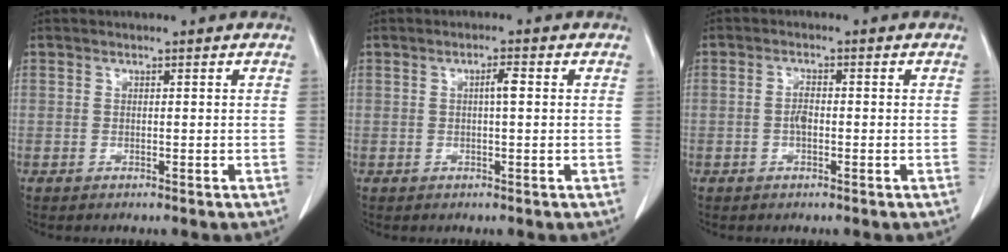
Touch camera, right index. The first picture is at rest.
{"total": 1.9, "force": [0.2, 0.2, 1.9], "torque": [-0.033, 0.004, 0.004]}
{"total": 1.9, "force": [-0.4, 0.8, 1.7], "torque": [-0.033, 0.003, -0.007]}